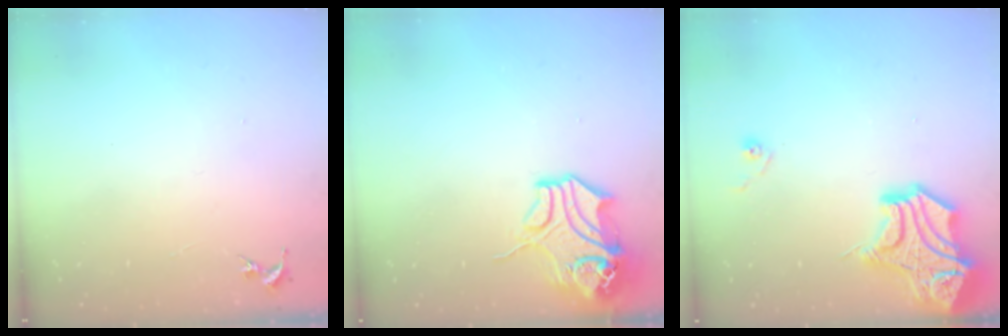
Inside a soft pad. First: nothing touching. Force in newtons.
{"total": 13.8, "press": 13.7, "slide": 2.0}
{"total": 21.1, "press": 21.0, "slide": 2.6}